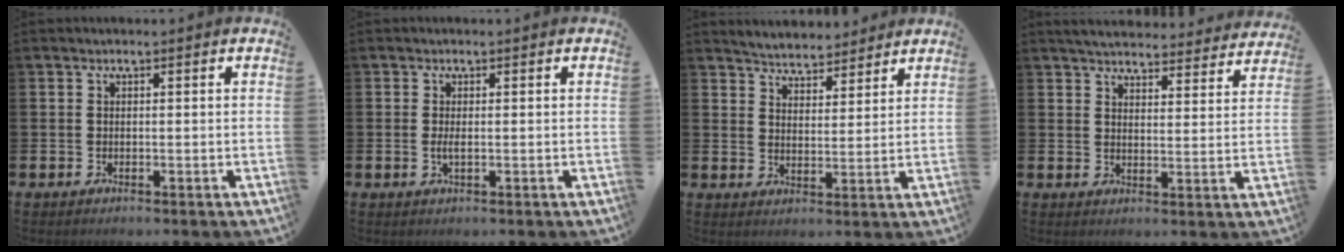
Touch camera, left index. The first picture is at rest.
{"total": 1.2, "force": [-0.1, 0.3, 1.1], "torque": [-0.024, 0.001, -0.001]}
{"total": 4.7, "force": [4.6, 0.9, -0.1], "torque": [-0.012, -0.026, 0.081]}
{"total": 4.8, "force": [4.7, 0.7, 0.6], "torque": [-0.026, -0.034, 0.082]}